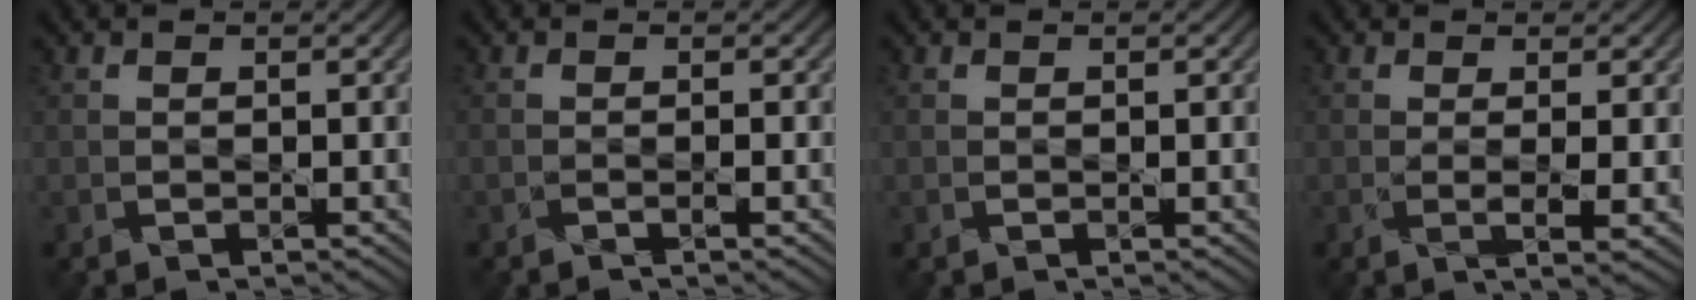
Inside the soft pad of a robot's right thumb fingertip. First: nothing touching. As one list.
[{"total": 1.0, "force": [-0.5, 0.0, 0.8], "torque": [-0.015, 0.001, -0.011]}, {"total": 0.0}, {"total": 2.9, "force": [0.0, 0.4, 2.8], "torque": [-0.058, -0.003, 0.000]}]